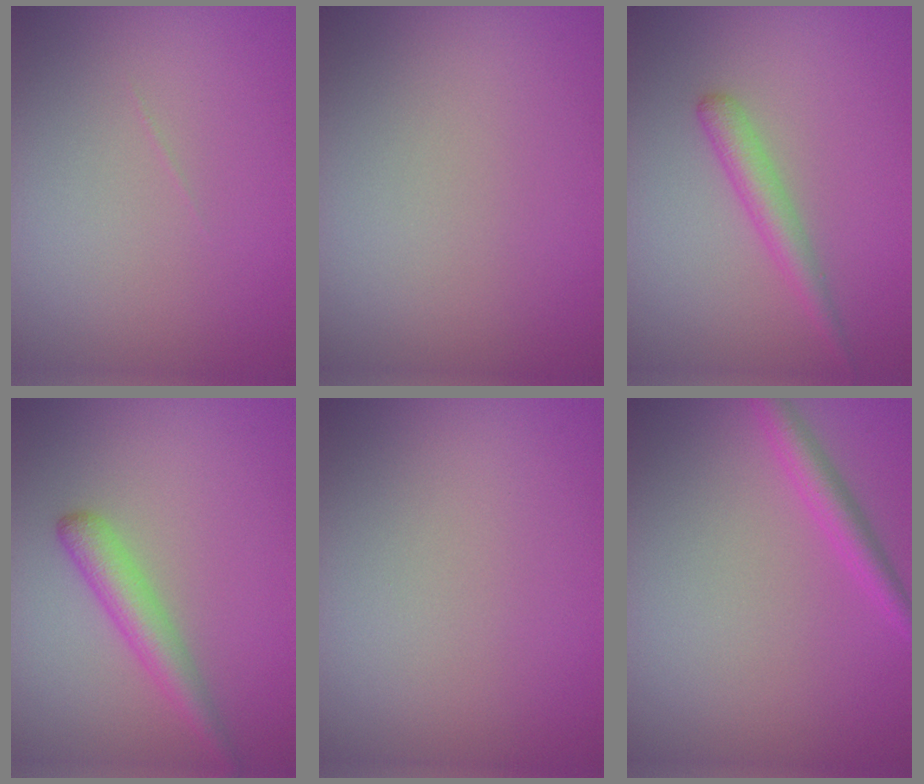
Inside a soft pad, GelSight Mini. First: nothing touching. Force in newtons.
{"total": 0.0}
{"total": 2.3, "press": 2.3, "slide": 0.1}
{"total": 3.1, "press": 3.1, "slide": 0.1}
{"total": 0.0}
{"total": 2.3, "press": 2.3, "slide": 0.2}